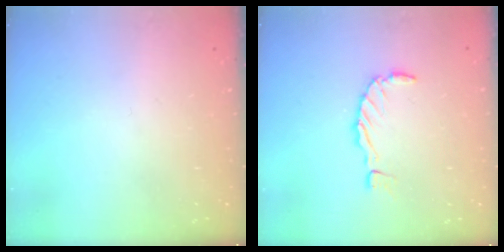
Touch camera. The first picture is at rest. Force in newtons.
{"total": 1.5, "press": 1.4, "slide": 0.3}